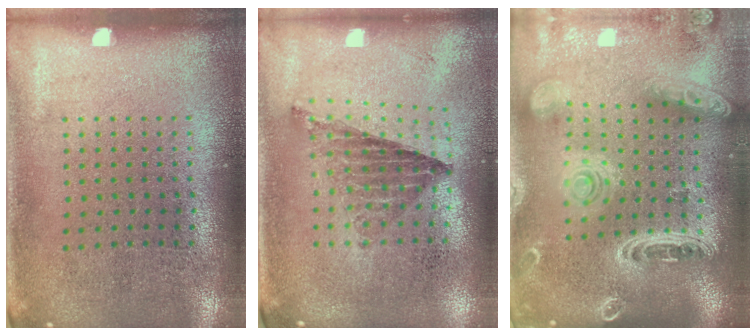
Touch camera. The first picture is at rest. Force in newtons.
{"total": 0.8, "press": 0.8, "slide": 0.2}
{"total": 2.5, "press": 2.3, "slide": 1.2}